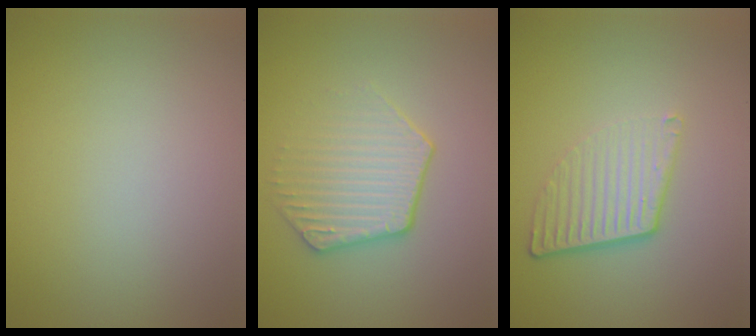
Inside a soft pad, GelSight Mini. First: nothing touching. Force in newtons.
{"total": 3.0, "press": 2.6, "slide": 1.5}
{"total": 4.2, "press": 2.7, "slide": 3.2}